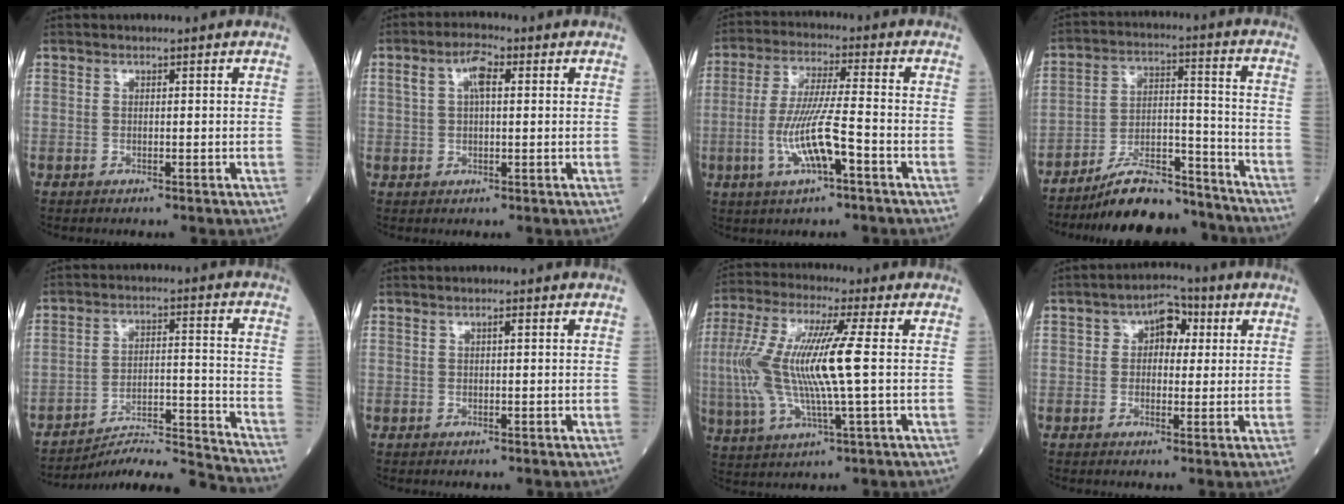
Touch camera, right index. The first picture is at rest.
{"total": 4.5, "force": [1.3, 1.6, 3.9], "torque": [-0.080, 0.019, 0.026]}
{"total": 9.6, "force": [-3.3, 0.7, 9.0], "torque": [-0.180, -0.004, -0.063]}
{"total": 14.0, "force": [-12.8, 2.9, 4.8], "torque": [-0.071, 0.032, -0.217]}
{"total": 14.5, "force": [-14.2, -2.3, 1.8], "torque": [-0.020, 0.017, -0.223]}
{"total": 0.6, "force": [0.2, 0.1, 0.6], "torque": [-0.012, 0.002, 0.003]}
{"total": 14.6, "force": [0.3, 1.4, 14.5], "torque": [-0.317, 0.007, 0.000]}
{"total": 5.2, "force": [1.4, 3.3, 3.8], "torque": [-0.051, 0.024, 0.017]}